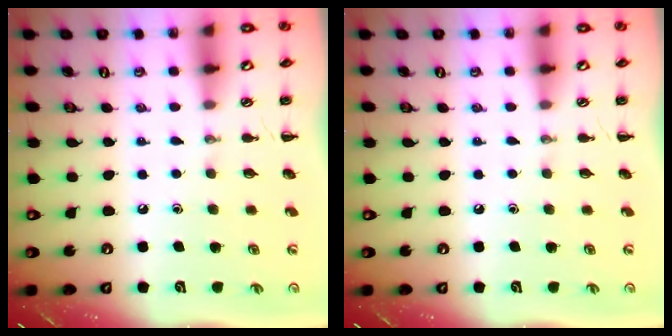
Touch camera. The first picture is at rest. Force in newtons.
{"total": 0.0}